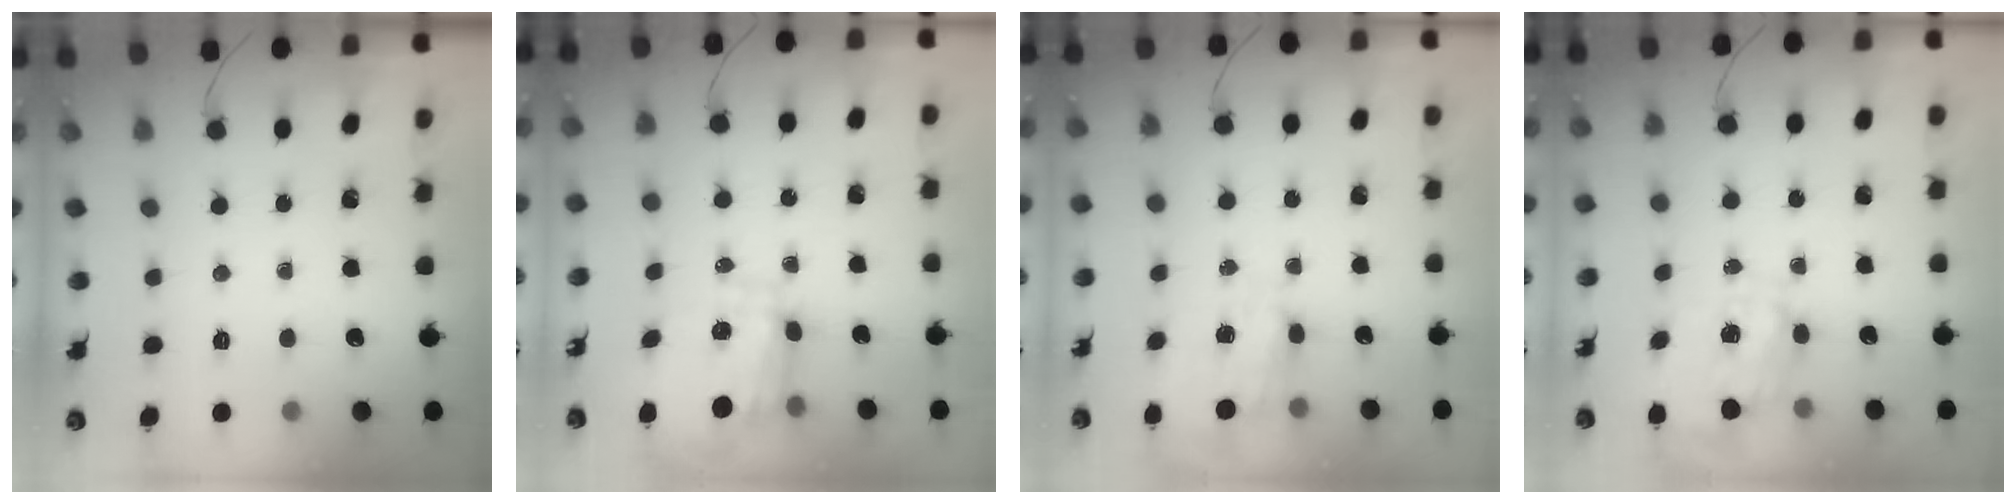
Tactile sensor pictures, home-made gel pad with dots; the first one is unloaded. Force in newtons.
{"total": 3.6, "press": 3.3, "slide": 1.5}
{"total": 5.2, "press": 5.1, "slide": 0.8}
{"total": 2.7, "press": 2.6, "slide": 0.9}